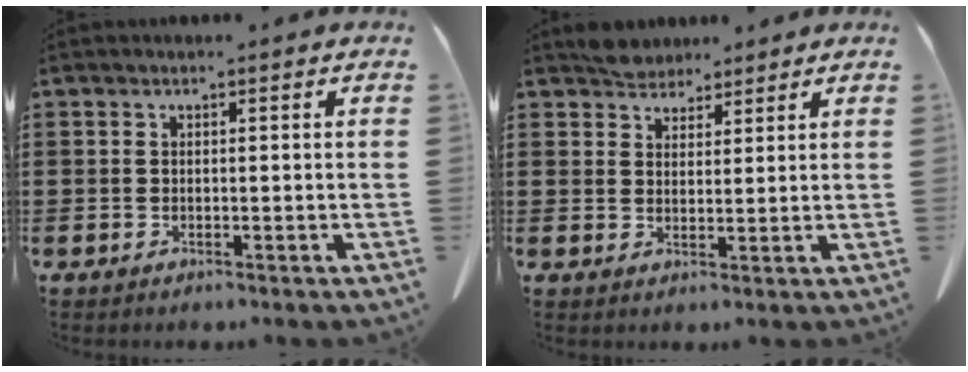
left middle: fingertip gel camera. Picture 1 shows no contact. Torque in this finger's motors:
{"motor_torque": [0.01, -0.07, 0.07, 0.00]}